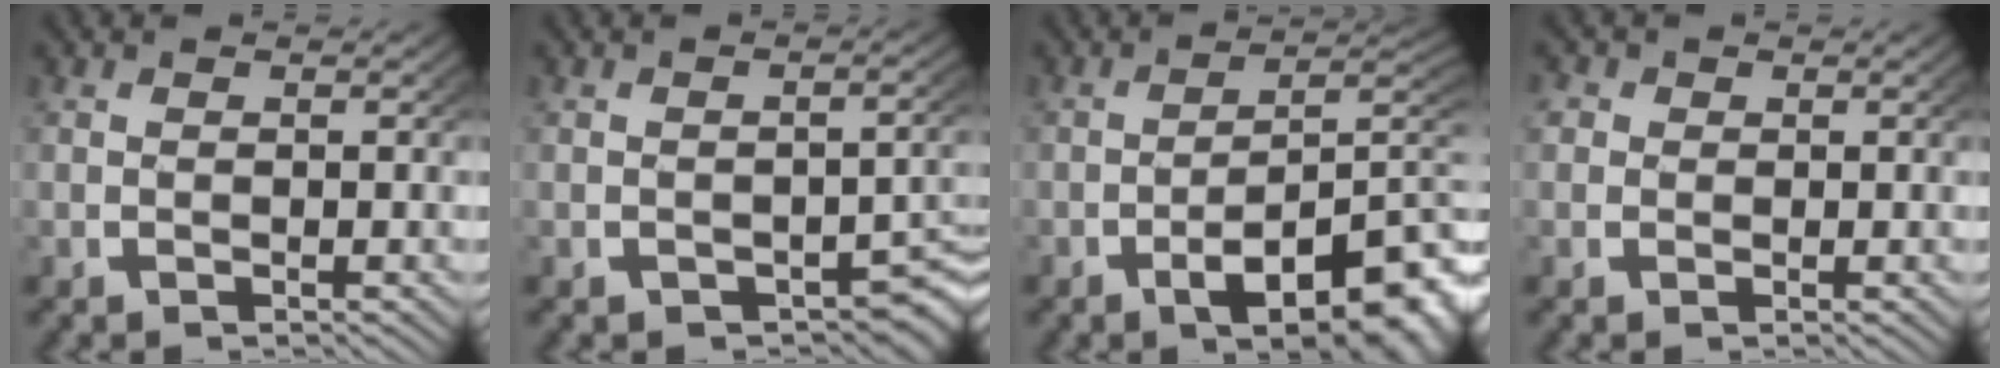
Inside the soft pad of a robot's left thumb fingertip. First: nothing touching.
{"total": 3.4, "force": [-1.7, 1.8, 2.2], "torque": [-0.023, -0.015, -0.017]}
{"total": 11.2, "force": [-3.5, 5.6, 9.0], "torque": [-0.119, -0.029, -0.040]}
{"total": 2.3, "force": [0.5, 2.1, 0.7], "torque": [-0.016, -0.002, 0.004]}